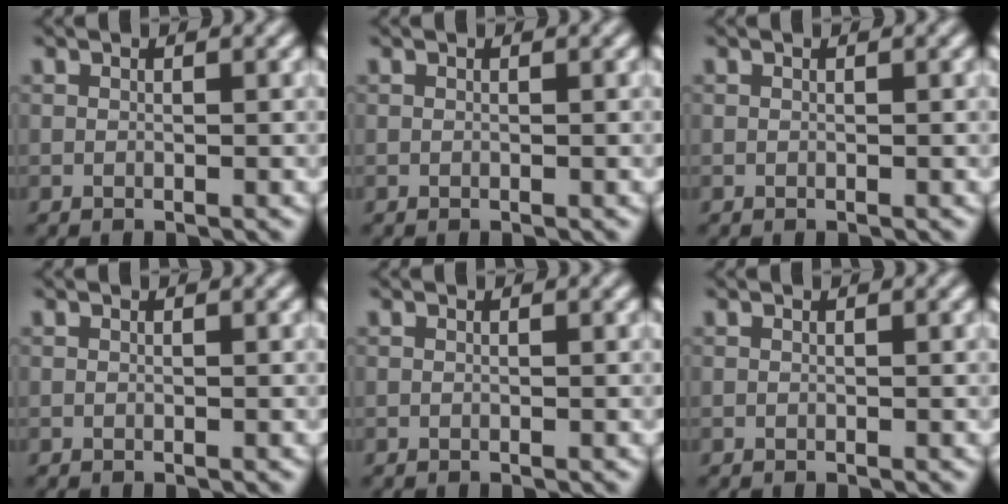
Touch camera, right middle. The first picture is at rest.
{"total": 0.0}
{"total": 0.0}
{"total": 0.0}
{"total": 0.0}
{"total": 0.0}